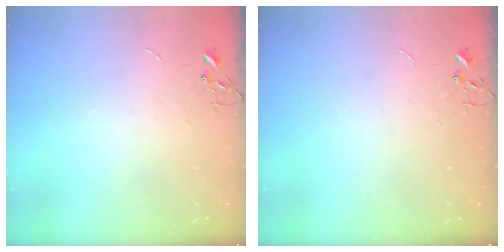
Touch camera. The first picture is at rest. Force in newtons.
{"total": 0.0}